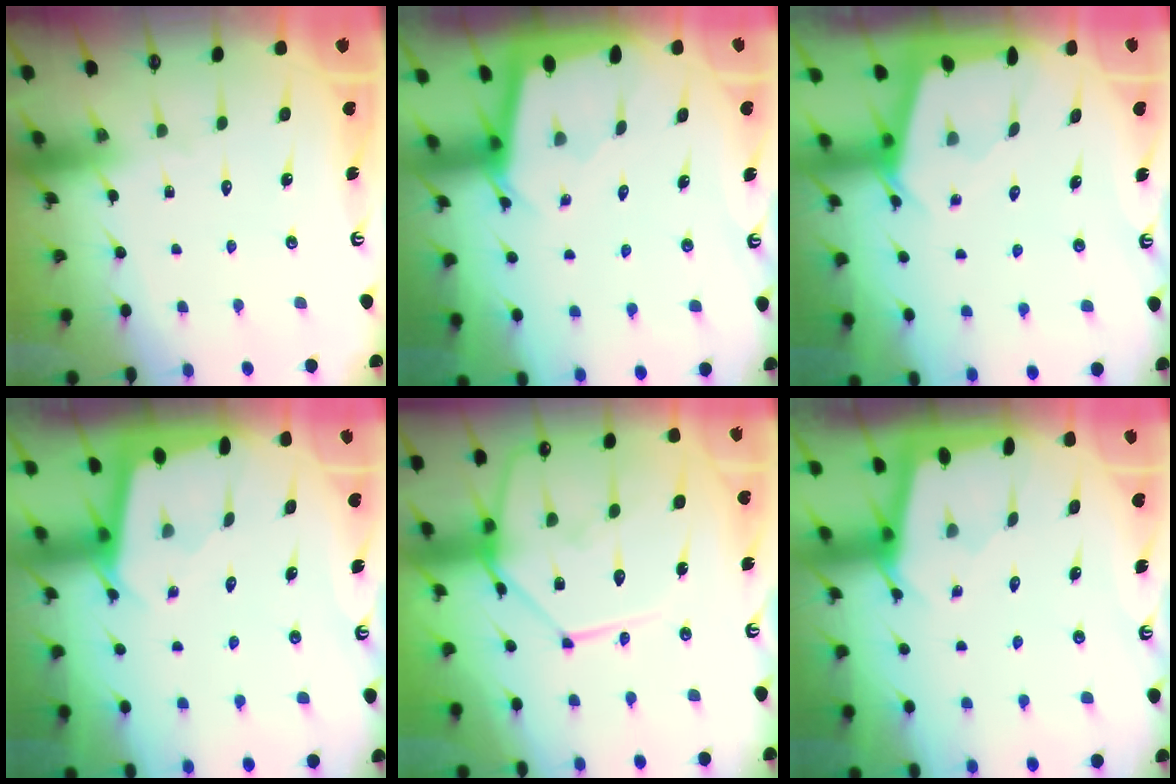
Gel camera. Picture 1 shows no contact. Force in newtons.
{"total": 2.1, "press": 2.1, "slide": 0.2}
{"total": 2.4, "press": 2.4, "slide": 0.3}
{"total": 1.9, "press": 1.9, "slide": 0.1}
{"total": 15.9, "press": 15.8, "slide": 1.6}
{"total": 1.9, "press": 1.9, "slide": 0.1}